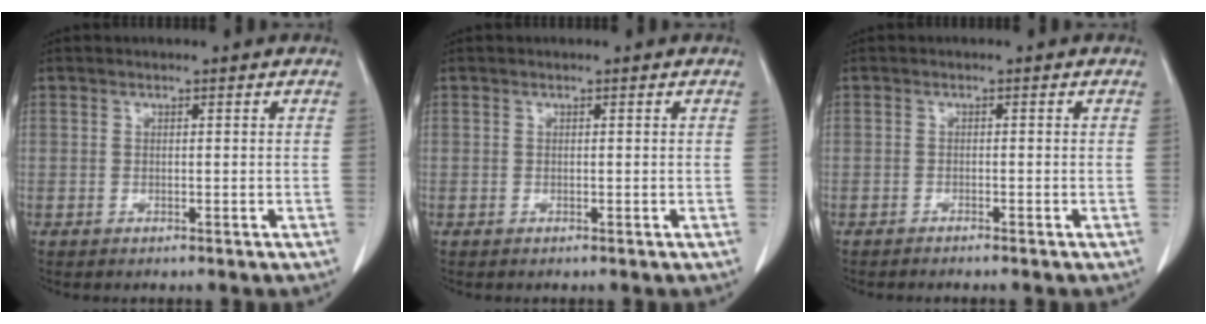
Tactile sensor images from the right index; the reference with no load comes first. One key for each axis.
{"total": 0.0}
{"total": 1.9, "fx": -1.6, "fy": -0.1, "fz": 0.9, "tx": -0.013, "ty": 0.001, "tz": -0.020}